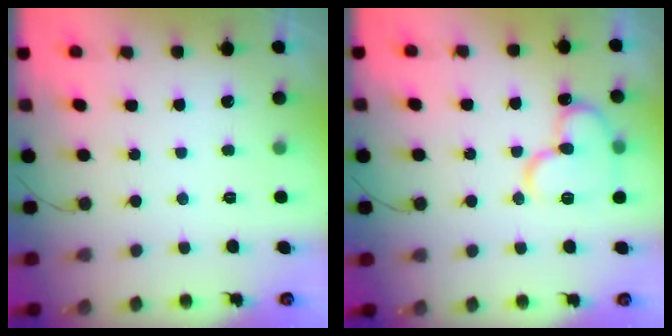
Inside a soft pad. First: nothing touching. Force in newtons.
{"total": 14.8, "press": 14.7, "slide": 1.8}